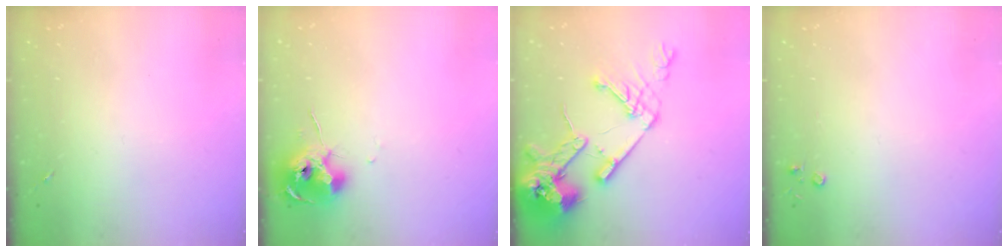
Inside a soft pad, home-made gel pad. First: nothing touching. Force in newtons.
{"total": 10.5, "press": 10.4, "slide": 1.0}
{"total": 18.4, "press": 18.2, "slide": 2.5}
{"total": 2.8, "press": 2.8, "slide": 0.3}